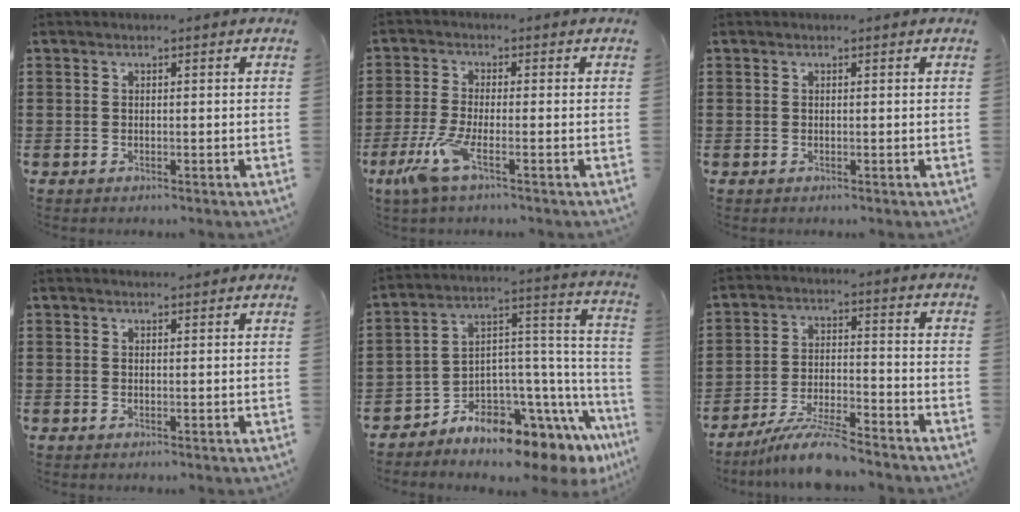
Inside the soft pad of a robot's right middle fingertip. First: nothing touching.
{"total": 5.6, "force": [-2.6, 1.0, 4.9], "torque": [-0.116, -0.015, -0.053]}
{"total": 0.0}
{"total": 1.0, "force": [1.0, 0.1, 0.1], "torque": [0.004, -0.003, 0.017]}
{"total": 6.0, "force": [-5.6, 1.8, 1.3], "torque": [-0.032, -0.030, -0.110]}
{"total": 7.7, "force": [-6.8, 0.4, 3.5], "torque": [-0.068, -0.001, -0.128]}